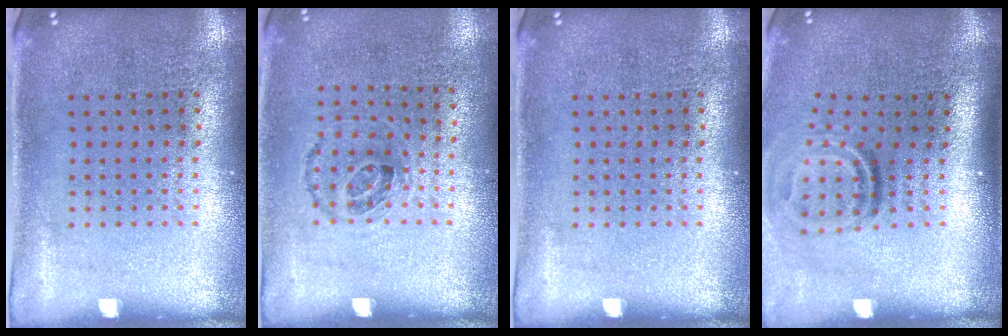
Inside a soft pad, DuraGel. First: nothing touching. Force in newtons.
{"total": 1.0, "press": 0.7, "slide": 0.7}
{"total": 0.0}
{"total": 2.0, "press": 1.1, "slide": 1.6}